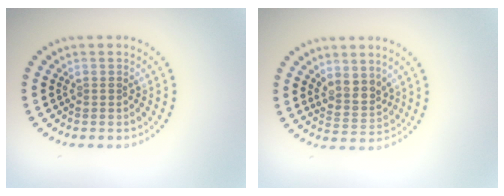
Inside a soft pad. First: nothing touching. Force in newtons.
{"total": 2.5, "press": 2.1, "slide": 1.4}